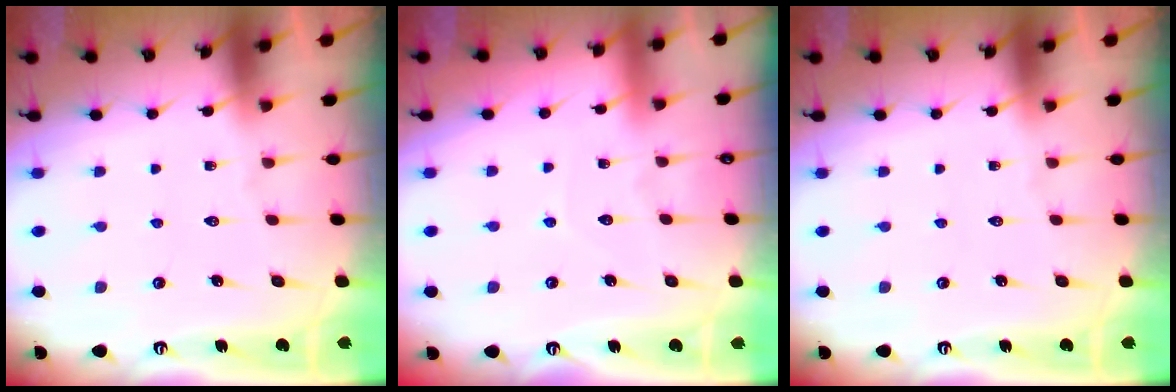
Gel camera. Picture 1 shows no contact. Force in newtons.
{"total": 3.7, "press": 3.7, "slide": 0.4}
{"total": 0.0}